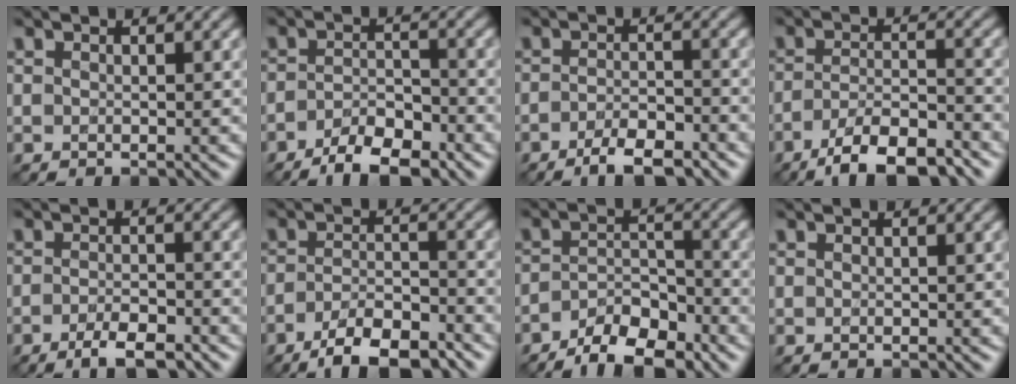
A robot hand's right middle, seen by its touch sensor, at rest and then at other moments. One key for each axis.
{"total": 4.9, "fx": -3.6, "fy": 1.5, "fz": 2.9, "tx": -0.048, "ty": 0.002, "tz": -0.063}
{"total": 4.0, "fx": -2.9, "fy": 1.1, "fz": 2.5, "tx": -0.045, "ty": 0.003, "tz": -0.049}
{"total": 7.6, "fx": -5.6, "fy": 2.1, "fz": 4.7, "tx": -0.078, "ty": -0.001, "tz": -0.096}
{"total": 3.6, "fx": -2.4, "fy": 1.0, "fz": 2.4, "tx": -0.045, "ty": 0.002, "tz": -0.041}
{"total": 6.7, "fx": -4.9, "fy": 2.0, "fz": 4.1, "tx": -0.069, "ty": -0.001, "tz": -0.085}
{"total": 5.6, "fx": -4.4, "fy": 1.9, "fz": 3.0, "tx": -0.045, "ty": 0.005, "tz": -0.075}
{"total": 0.0}